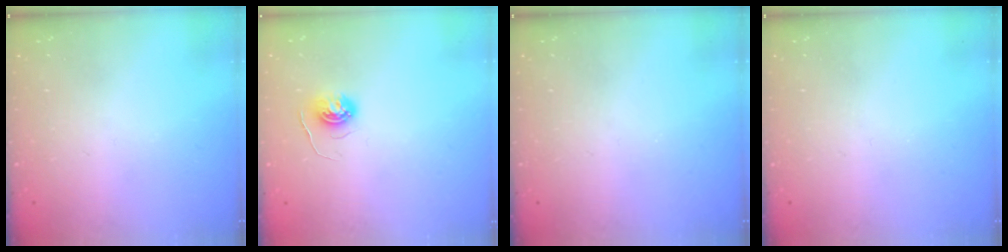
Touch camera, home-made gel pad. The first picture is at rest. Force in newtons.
{"total": 5.0, "press": 5.0, "slide": 0.4}
{"total": 0.0}
{"total": 0.0}